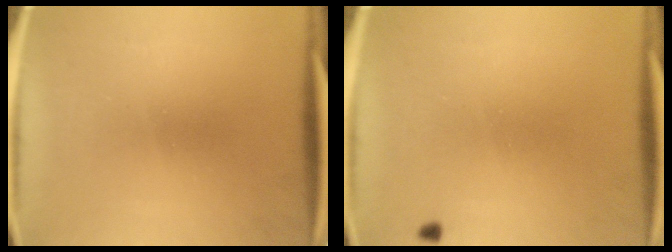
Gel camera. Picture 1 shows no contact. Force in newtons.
{"total": 0.6}